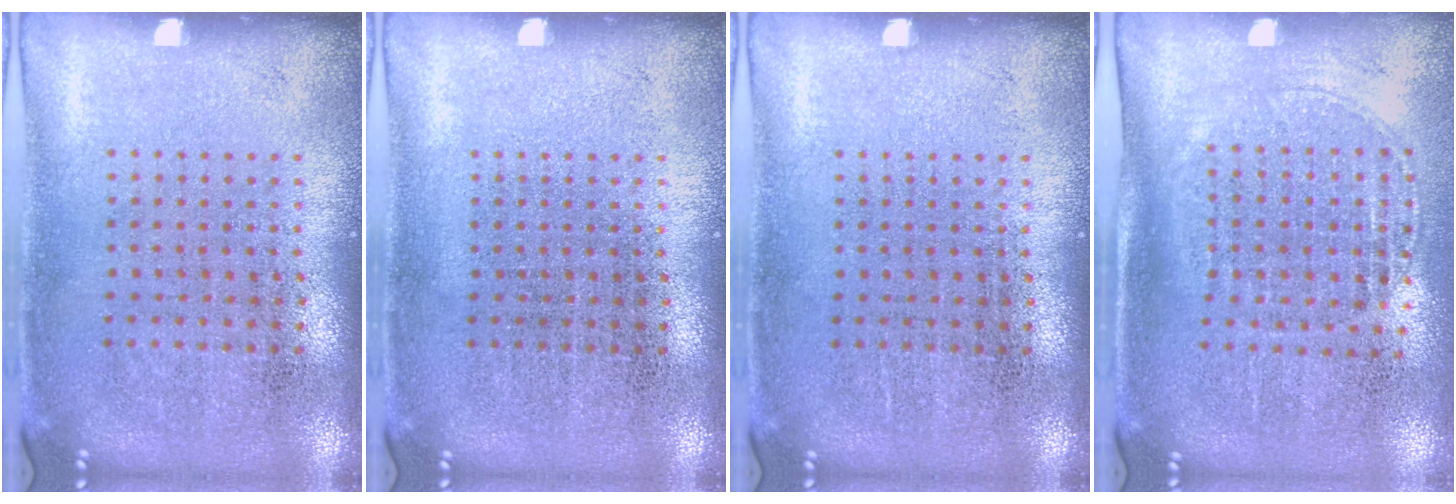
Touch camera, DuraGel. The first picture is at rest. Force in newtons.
{"total": 0.0}
{"total": 0.0}
{"total": 1.4, "press": 1.2, "slide": 0.8}